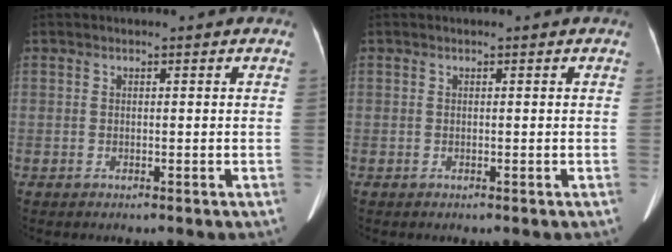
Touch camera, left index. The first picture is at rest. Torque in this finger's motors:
{"motor_torque": [0.11, 0.02, 0.00, 0.01]}